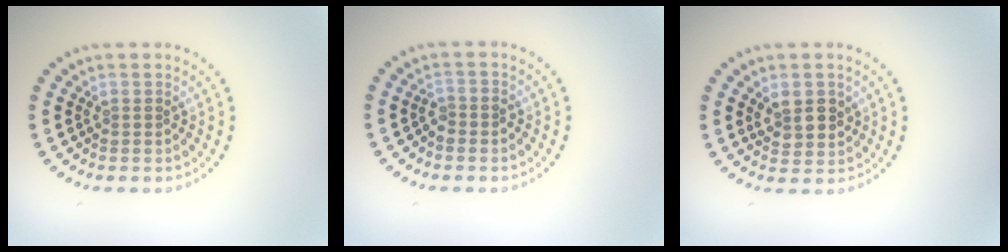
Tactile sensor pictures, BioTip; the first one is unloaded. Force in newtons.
{"total": 0.9, "press": 0.8, "slide": 0.5}
{"total": 2.6, "press": 2.5, "slide": 0.8}